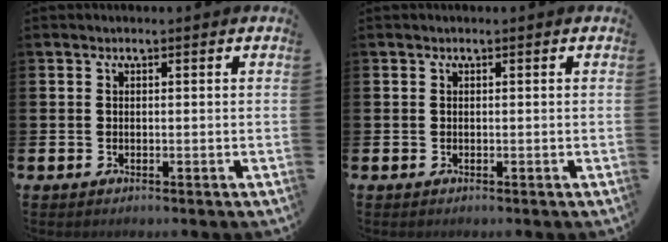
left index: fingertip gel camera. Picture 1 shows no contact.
{"total": 0.0}